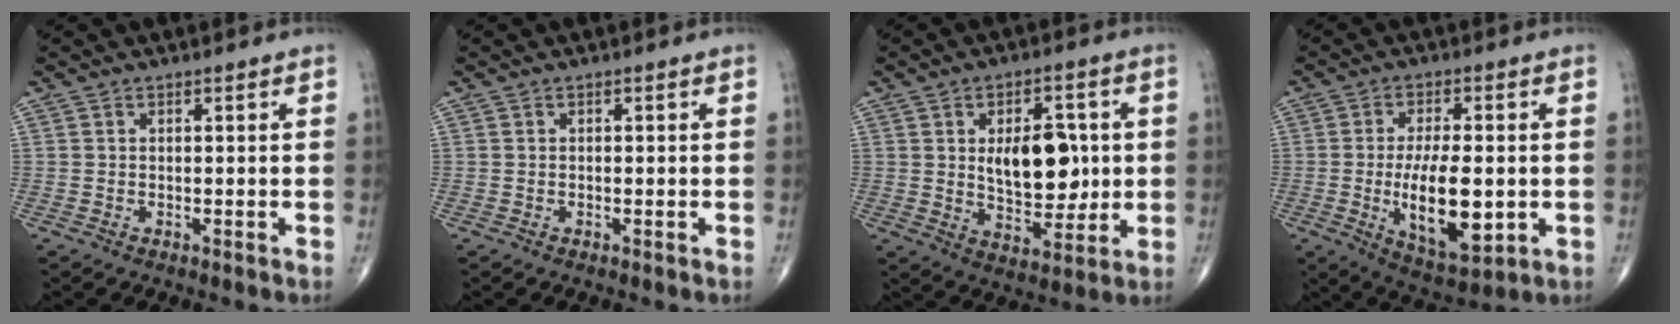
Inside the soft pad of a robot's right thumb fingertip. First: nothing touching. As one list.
[{"total": 0.0}, {"total": 13.0, "force": [1.5, 7.3, 10.6], "torque": [-0.119, -0.013, 0.032]}, {"total": 14.1, "force": [-1.8, 6.0, 12.7], "torque": [-0.197, -0.012, -0.020]}]